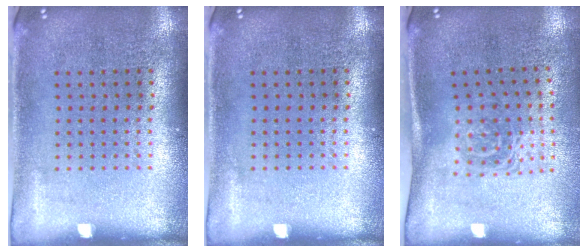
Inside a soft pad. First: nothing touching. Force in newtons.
{"total": 0.0}
{"total": 1.6, "press": 1.2, "slide": 1.2}